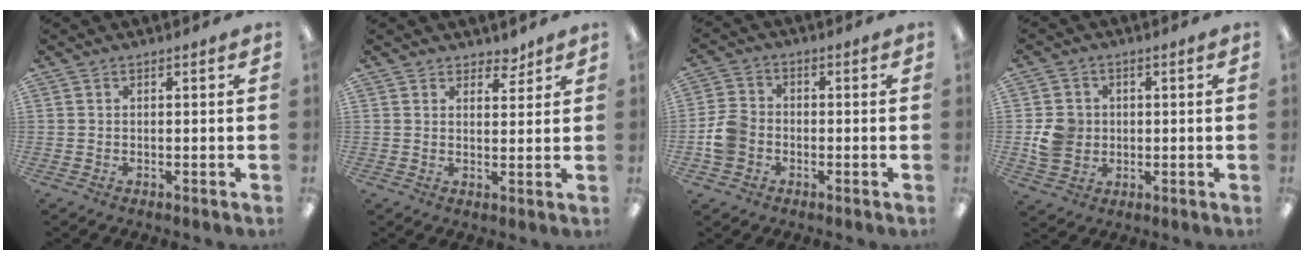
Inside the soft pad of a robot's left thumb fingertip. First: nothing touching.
{"total": 3.7, "force": [3.1, 1.9, 0.5], "torque": [0.008, -0.019, 0.055]}
{"total": 6.7, "force": [-1.9, 5.6, 3.3], "torque": [-0.067, 0.020, -0.032]}
{"total": 7.0, "force": [0.1, 6.5, 2.7], "torque": [-0.042, 0.011, 0.003]}